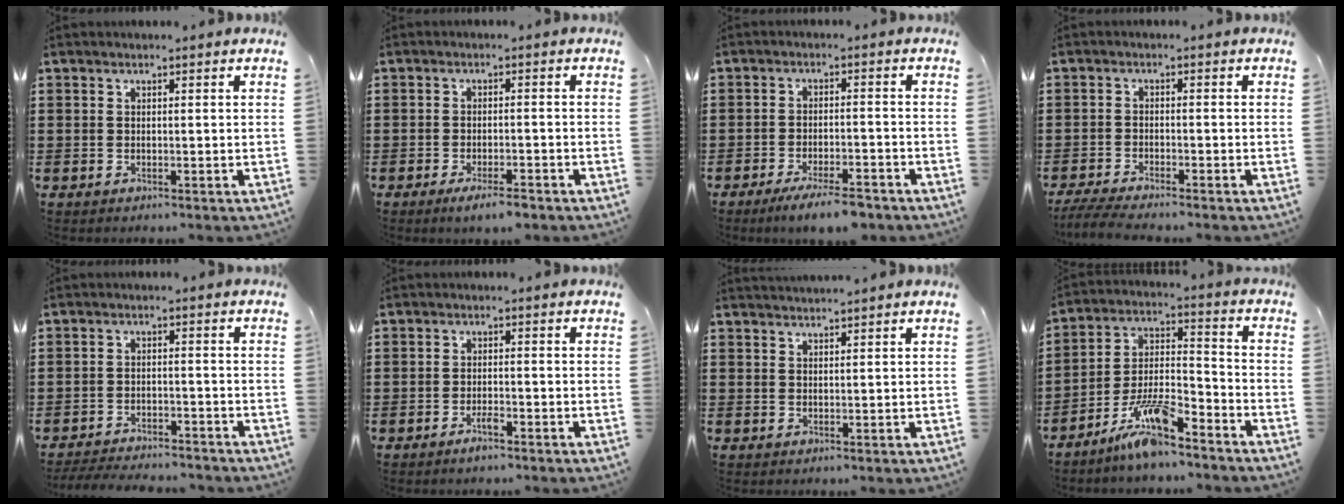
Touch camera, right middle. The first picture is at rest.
{"total": 2.9, "force": [-2.0, 0.4, 2.0], "torque": [-0.031, 0.003, -0.035]}
{"total": 4.9, "force": [-3.9, 0.5, 2.9], "torque": [-0.049, -0.004, -0.070]}
{"total": 3.1, "force": [-2.9, 0.0, 1.3], "torque": [-0.035, -0.009, -0.060]}
{"total": 3.7, "force": [-3.7, 0.3, 0.5], "torque": [-0.016, 0.000, -0.079]}
{"total": 1.9, "force": [-1.5, 0.3, 1.1], "torque": [-0.023, -0.001, -0.028]}
{"total": 1.5, "force": [1.5, -0.2, 0.0], "torque": [-0.002, -0.001, 0.029]}
{"total": 10.0, "force": [-7.9, 1.9, 5.8], "torque": [-0.123, 0.009, -0.152]}